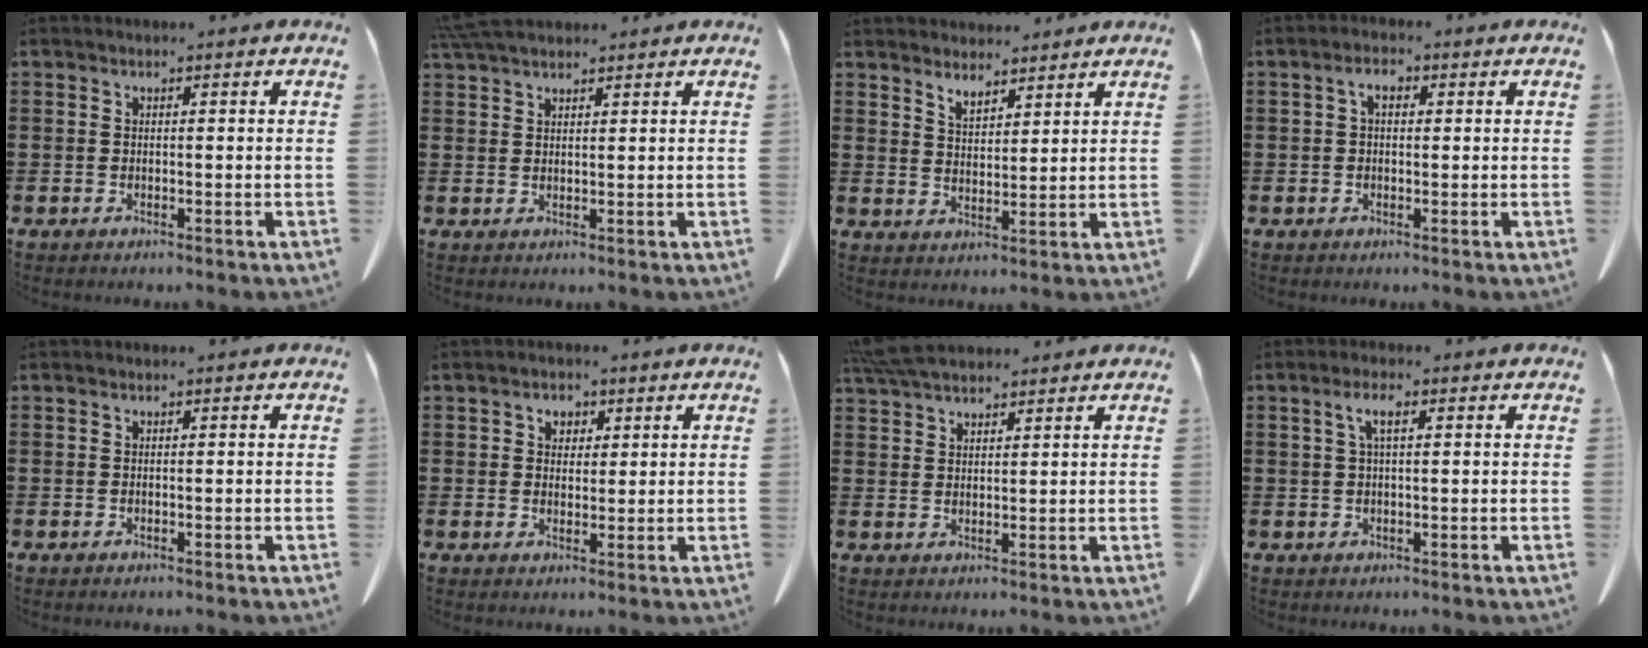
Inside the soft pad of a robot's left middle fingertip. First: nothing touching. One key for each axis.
{"total": 3.9, "fx": 3.5, "fy": 0.8, "fz": 1.7, "tx": -0.043, "ty": -0.003, "tz": 0.068}
{"total": 4.0, "fx": 3.8, "fy": 1.2, "fz": 0.3, "tx": -0.017, "ty": -0.010, "tz": 0.073}
{"total": 2.6, "fx": 0.6, "fy": 1.3, "fz": 2.2, "tx": -0.047, "ty": 0.008, "tz": 0.009}
{"total": 0.0}
{"total": 2.4, "fx": 1.1, "fy": 1.9, "fz": 0.8, "tx": -0.016, "ty": 0.005, "tz": 0.017}
{"total": 5.8, "fx": 5.2, "fy": 1.2, "fz": 2.3, "tx": -0.058, "ty": -0.007, "tz": 0.100}
{"total": 3.0, "fx": 1.0, "fy": 0.8, "fz": 2.7, "tx": -0.057, "ty": 0.008, "tz": 0.016}